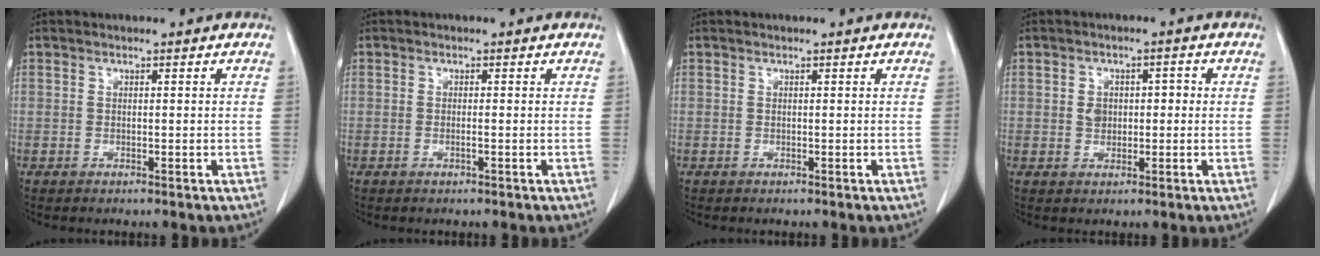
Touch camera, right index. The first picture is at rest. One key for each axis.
{"total": 0.6, "fx": -0.3, "fy": -0.1, "fz": 0.6, "tx": -0.013, "ty": 0.000, "tz": -0.002}
{"total": 0.0}
{"total": 3.2, "fx": 0.0, "fy": 2.5, "fz": 2.0, "tx": -0.033, "ty": 0.019, "tz": 0.006}